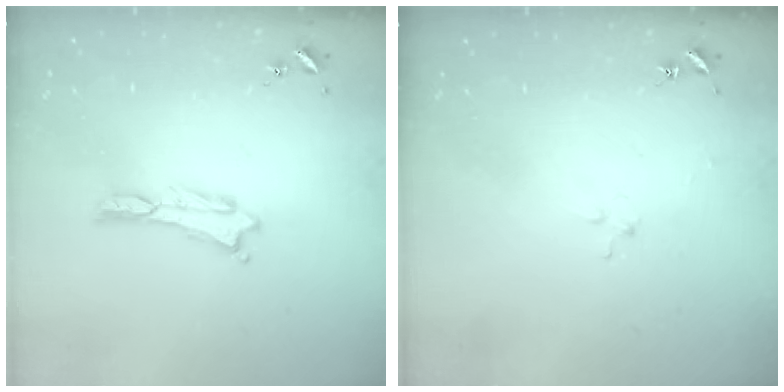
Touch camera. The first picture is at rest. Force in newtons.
{"total": 2.5, "press": 2.5, "slide": 0.3}